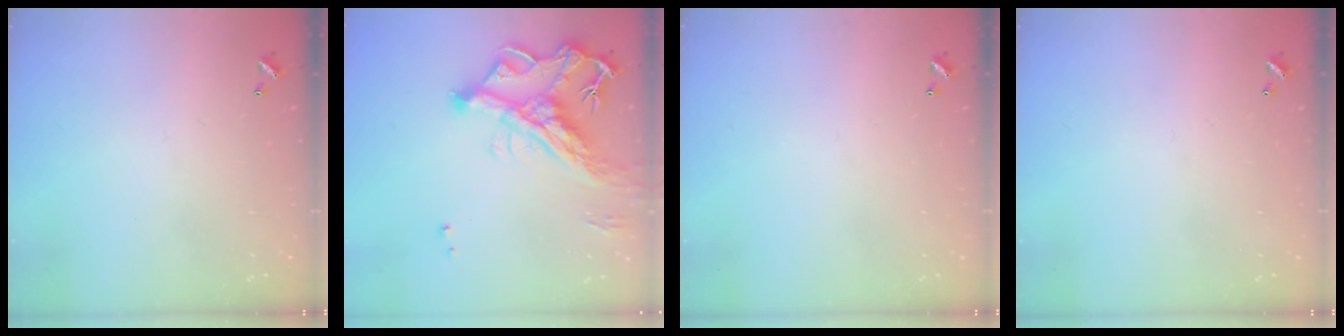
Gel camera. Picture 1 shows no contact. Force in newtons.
{"total": 13.8, "press": 13.6, "slide": 2.1}
{"total": 0.0}
{"total": 0.0}